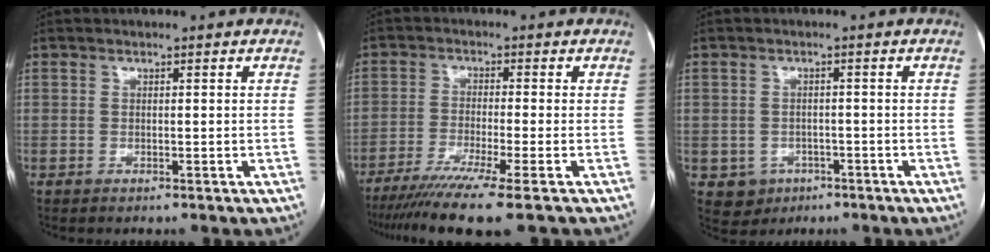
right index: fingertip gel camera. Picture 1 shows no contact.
{"total": 10.6, "force": [-7.9, -1.6, 6.9], "torque": [-0.103, -0.029, -0.124]}
{"total": 3.5, "force": [-1.6, 3.2, 0.3], "torque": [0.002, 0.010, -0.016]}